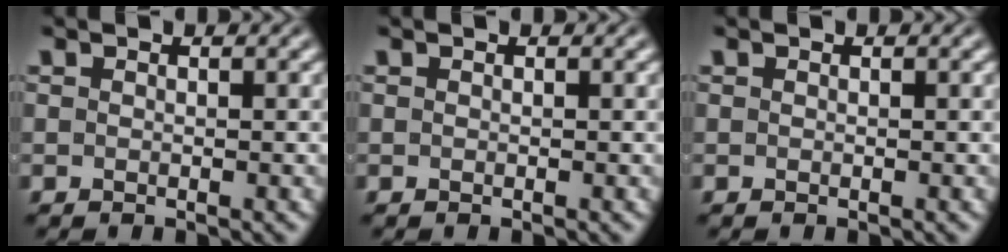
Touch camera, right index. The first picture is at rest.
{"total": 0.0}
{"total": 0.0}